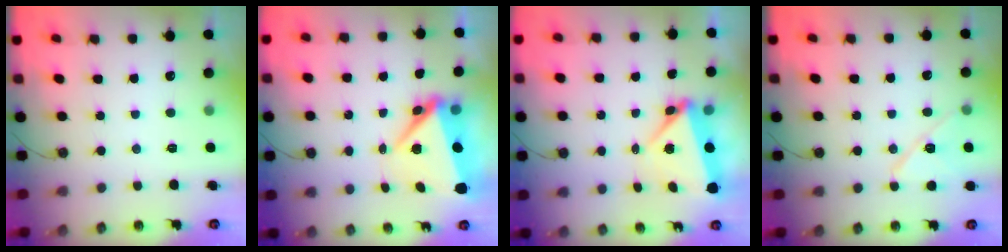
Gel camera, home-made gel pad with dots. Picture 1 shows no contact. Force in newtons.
{"total": 8.4, "press": 8.2, "slide": 1.8}
{"total": 5.9, "press": 5.9, "slide": 0.3}
{"total": 11.1, "press": 11.0, "slide": 1.7}